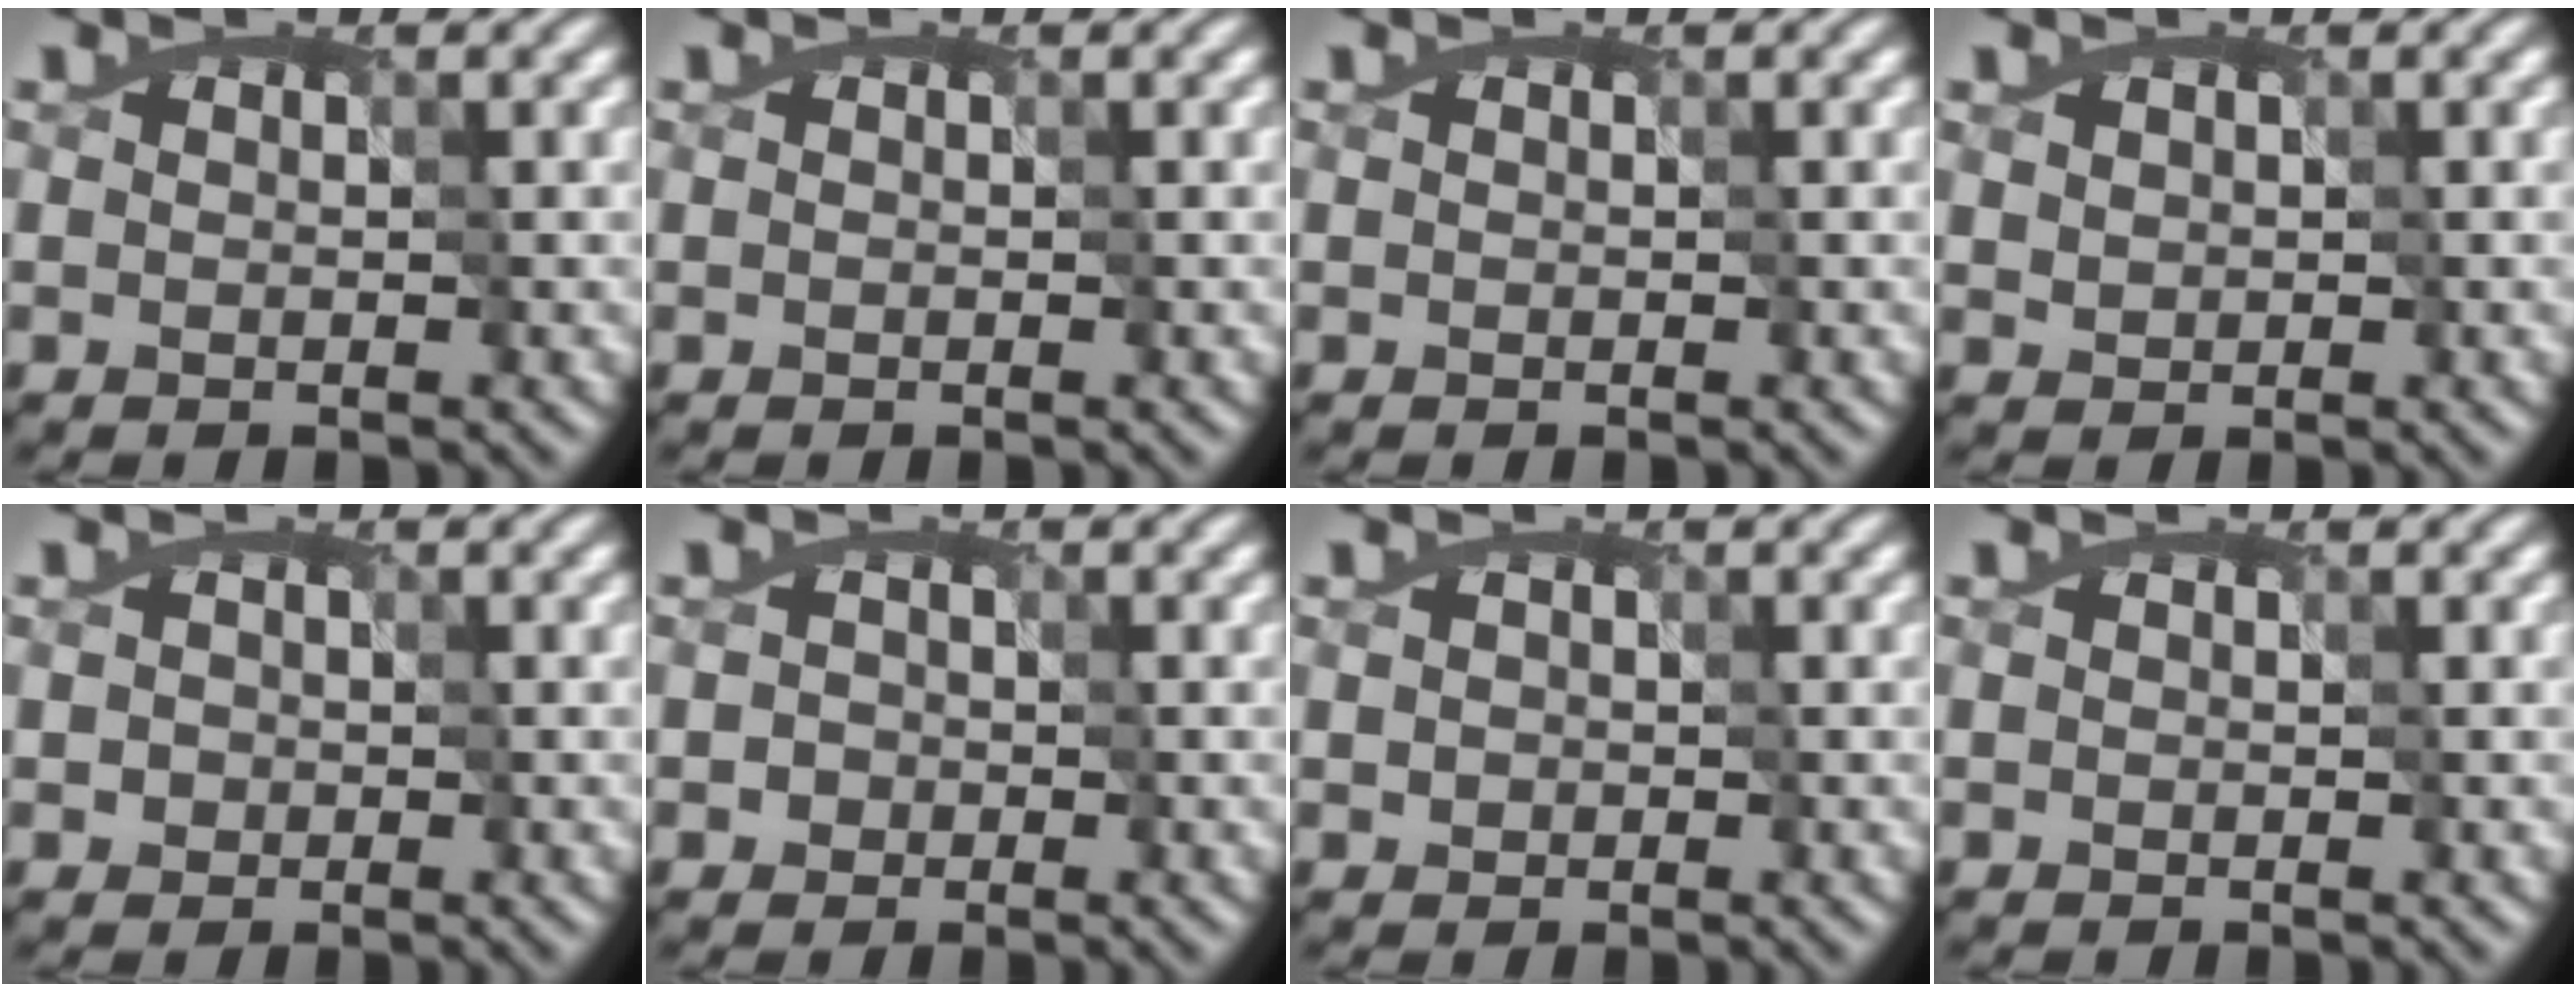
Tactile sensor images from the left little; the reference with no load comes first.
{"total": 0.0}
{"total": 0.0}
{"total": 1.1, "force": [0.3, 1.0, 0.4], "torque": [-0.028, -0.003, 0.023]}
{"total": 1.1, "force": [-0.5, 1.0, 0.3], "torque": [-0.012, 0.003, 0.000]}
{"total": 1.4, "force": [-0.8, 1.2, 0.2], "torque": [-0.008, 0.003, -0.011]}
{"total": 1.0, "force": [-0.1, 0.9, 0.4], "torque": [-0.016, 0.003, 0.007]}
{"total": 0.0}